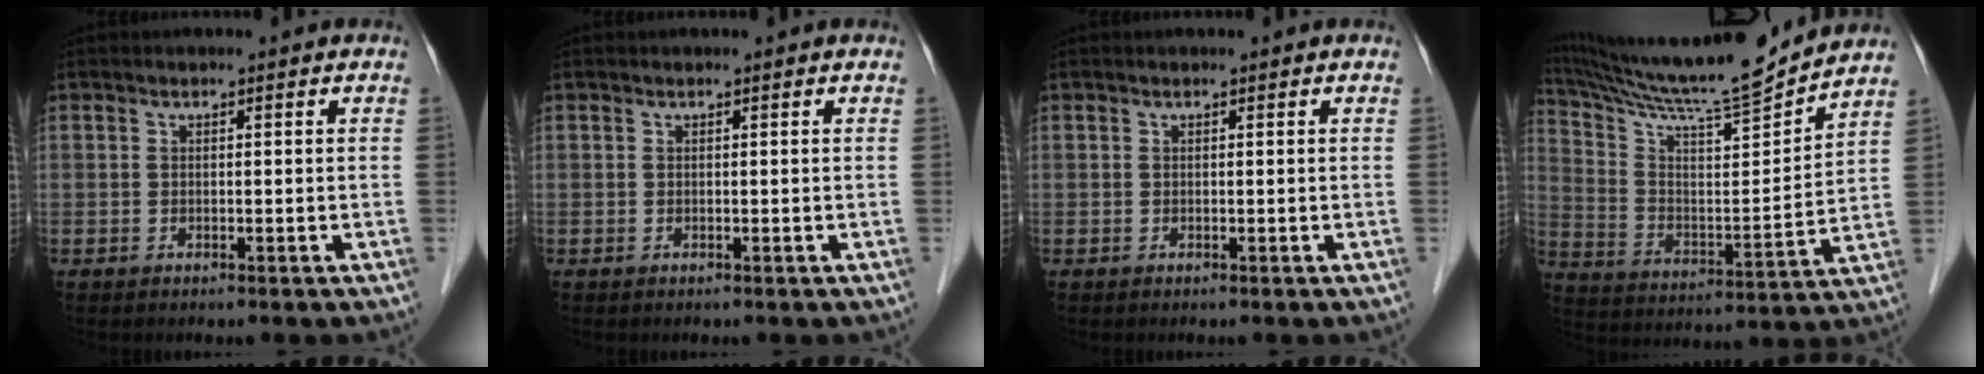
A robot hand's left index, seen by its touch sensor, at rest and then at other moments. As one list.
[{"total": 0.0}, {"total": 0.0}, {"total": 19.1, "force": [18.0, -0.8, 6.3], "torque": [-0.126, -0.032, 0.294]}]